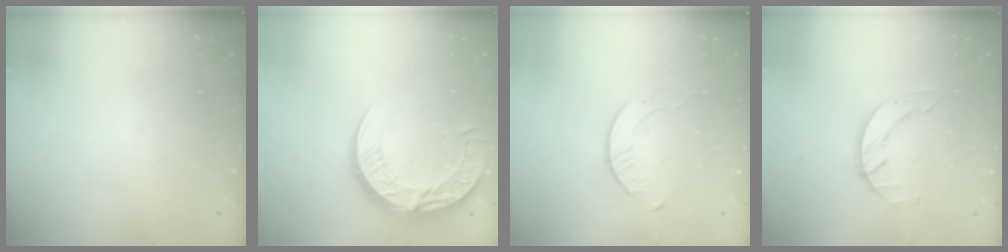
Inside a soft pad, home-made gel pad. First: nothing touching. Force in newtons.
{"total": 18.4, "press": 18.4, "slide": 1.0}
{"total": 4.2, "press": 4.2, "slide": 0.5}
{"total": 2.7, "press": 2.7, "slide": 0.3}